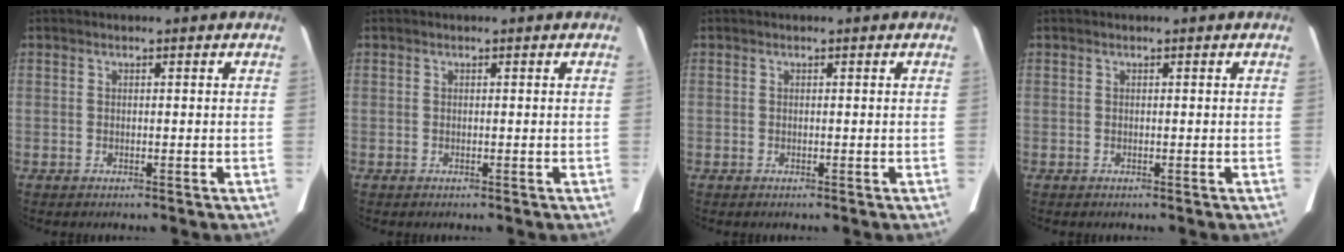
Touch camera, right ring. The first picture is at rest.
{"total": 0.0}
{"total": 0.0}
{"total": 0.0}